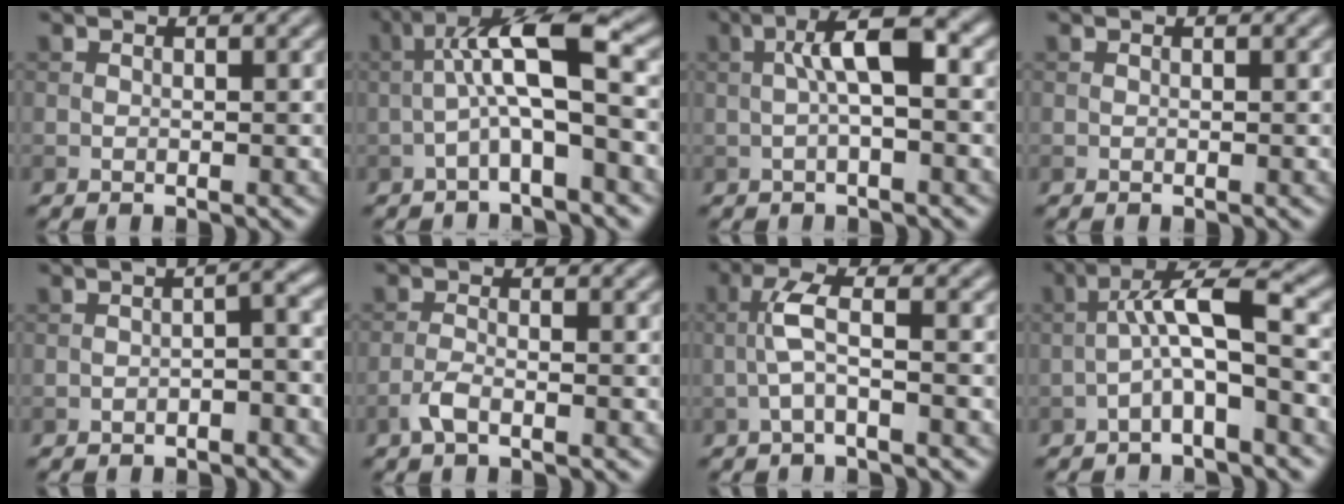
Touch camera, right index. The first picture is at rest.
{"total": 6.7, "force": [-0.8, 1.4, 6.5], "torque": [-0.115, 0.030, -0.024]}
{"total": 4.9, "force": [0.3, 1.2, 4.7], "torque": [-0.088, 0.017, -0.001]}
{"total": 0.0}
{"total": 2.3, "force": [-1.2, 0.5, 1.9], "torque": [-0.031, 0.009, -0.023]}
{"total": 1.8, "force": [-1.1, 0.5, 1.4], "torque": [-0.032, 0.002, -0.026]}
{"total": 2.9, "force": [-0.7, 0.6, 2.7], "torque": [-0.059, 0.013, -0.021]}
{"total": 4.9, "force": [-1.4, 0.9, 4.6], "torque": [-0.084, 0.026, -0.031]}